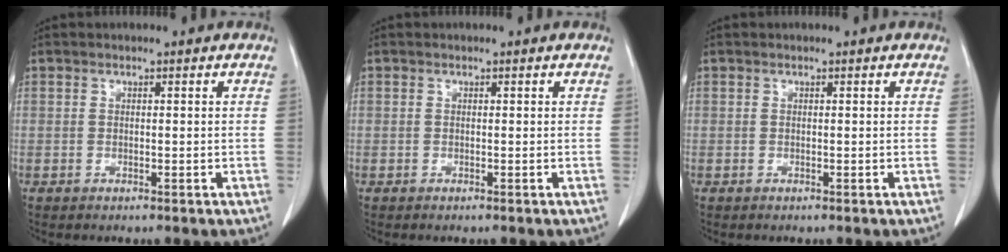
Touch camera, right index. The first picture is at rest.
{"total": 0.0}
{"total": 0.0}